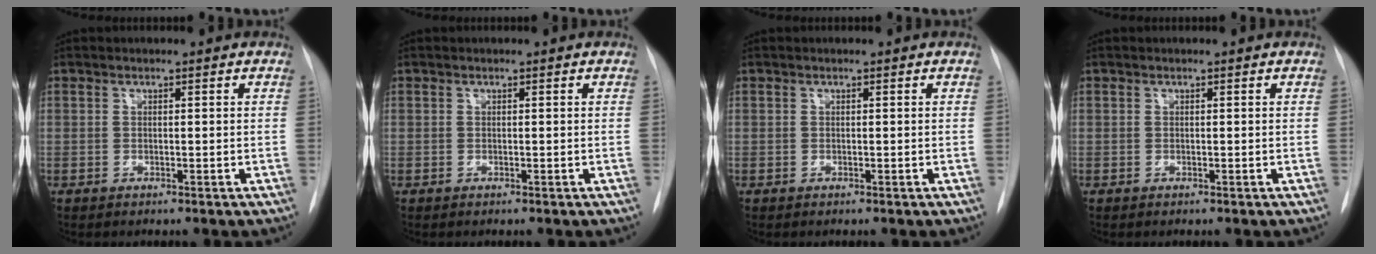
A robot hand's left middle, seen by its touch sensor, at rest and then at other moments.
{"total": 0.0}
{"total": 0.0}
{"total": 0.0}